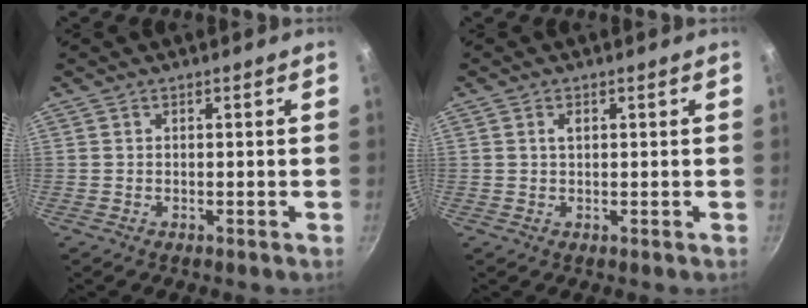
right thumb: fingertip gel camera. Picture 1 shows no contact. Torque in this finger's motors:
{"motor_torque": [0.04, -0.24, 0.60, 0.23, -0.02]}